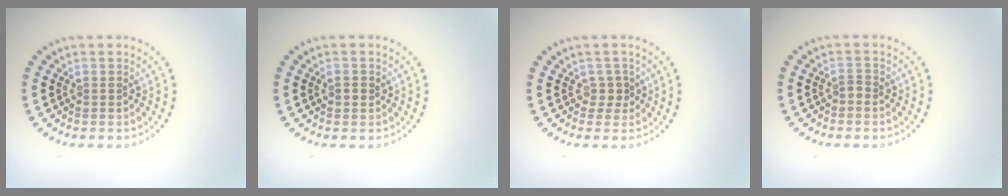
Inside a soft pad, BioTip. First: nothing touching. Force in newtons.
{"total": 0.8, "press": 0.8, "slide": 0.3}
{"total": 1.4, "press": 1.0, "slide": 1.0}
{"total": 0.8, "press": 0.5, "slide": 0.7}